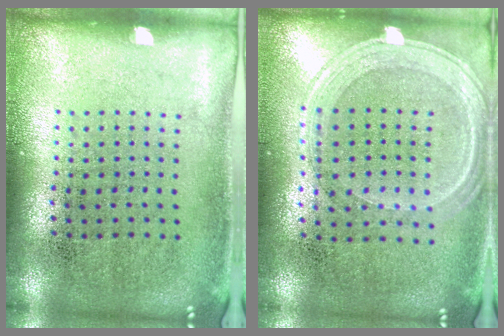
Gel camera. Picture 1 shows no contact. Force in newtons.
{"total": 1.2, "press": 1.1, "slide": 0.2}